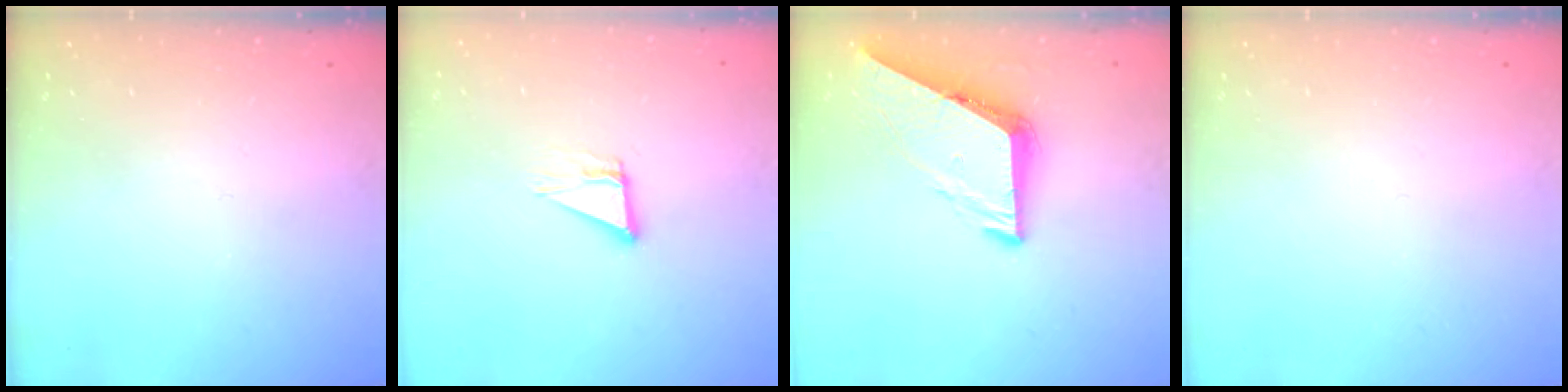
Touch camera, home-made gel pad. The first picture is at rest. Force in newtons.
{"total": 3.8, "press": 3.8, "slide": 0.4}
{"total": 7.8, "press": 7.8, "slide": 0.6}
{"total": 0.0}